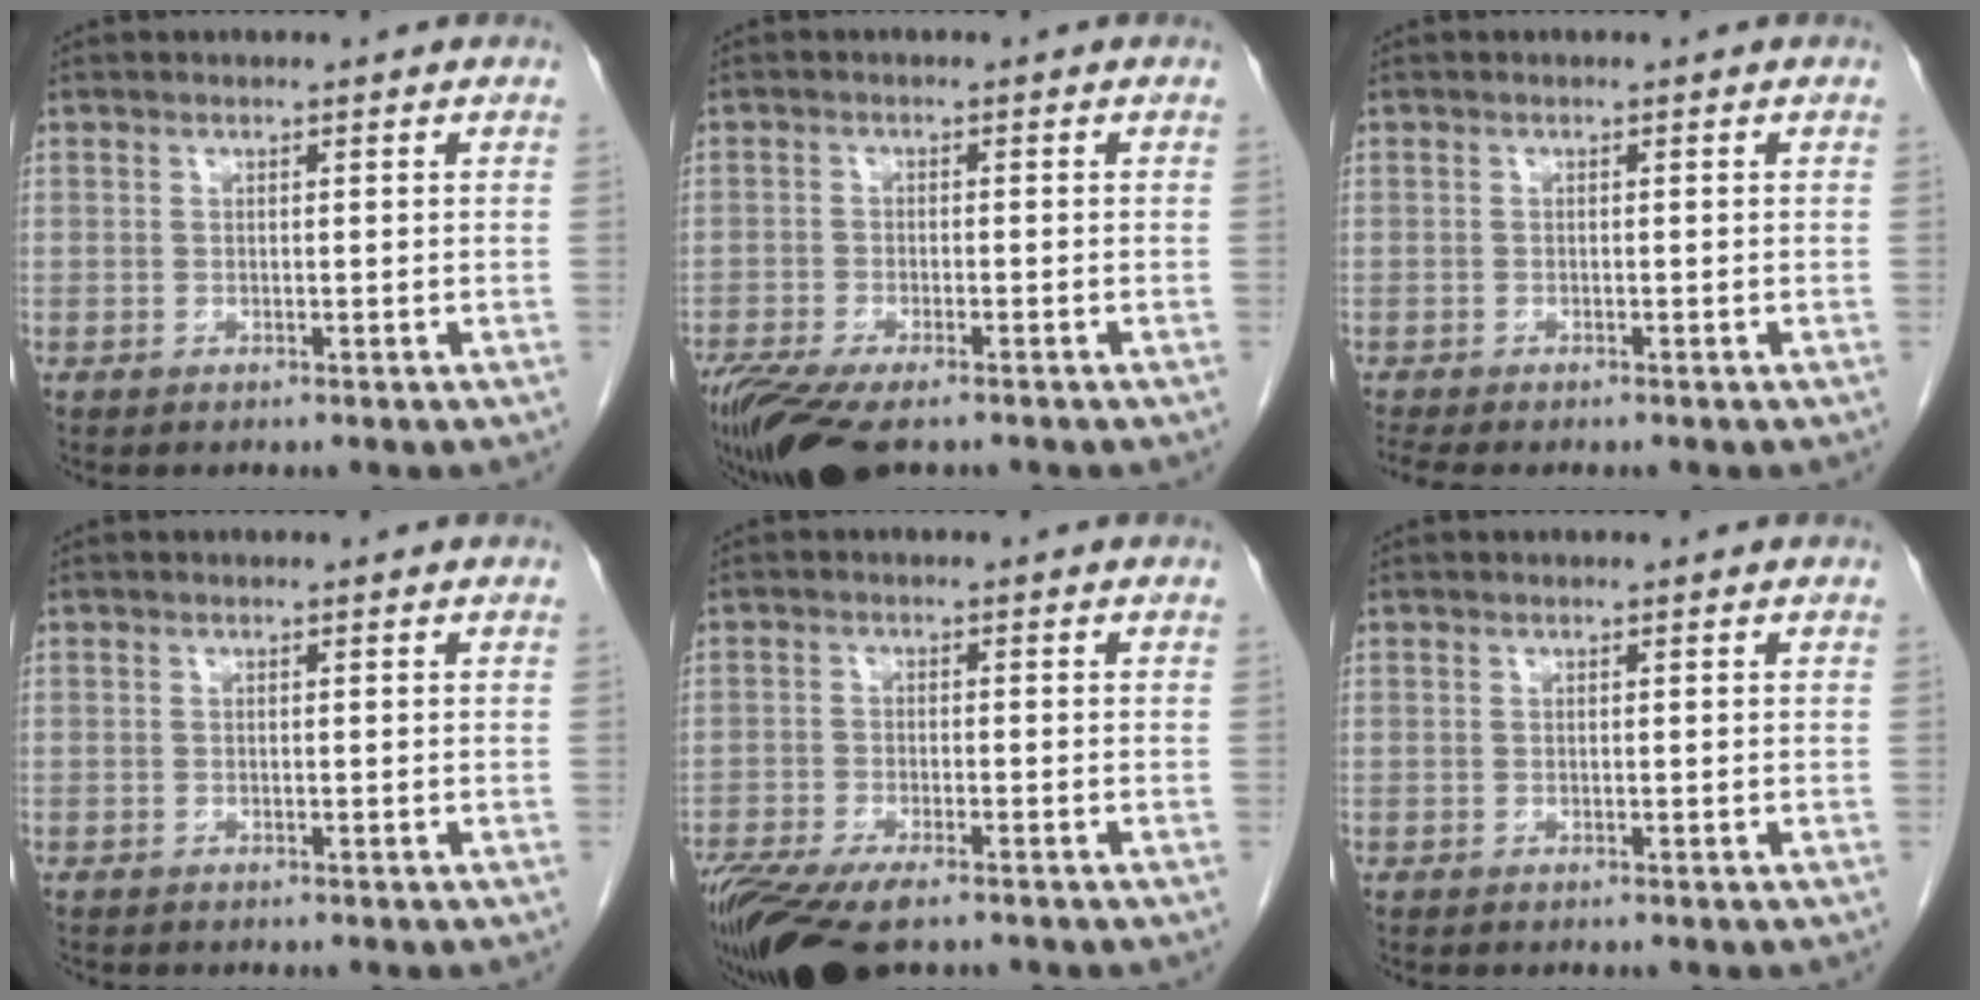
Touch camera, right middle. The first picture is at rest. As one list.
[{"total": 10.8, "force": [-7.9, 3.1, 6.7], "torque": [-0.119, -0.022, -0.129]}, {"total": 2.8, "force": [-2.5, 0.3, 1.3], "torque": [-0.026, -0.010, -0.038]}, {"total": 0.6, "force": [-0.6, 0.2, 0.1], "torque": [-0.008, 0.001, -0.010]}, {"total": 12.6, "force": [-9.1, 3.7, 7.9], "torque": [-0.152, -0.024, -0.149]}, {"total": 0.0}]